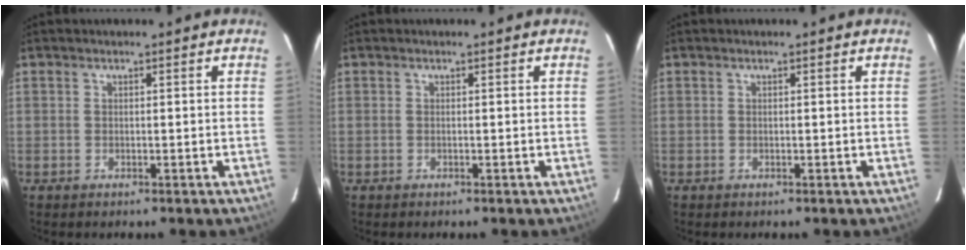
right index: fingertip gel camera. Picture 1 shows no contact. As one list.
[{"total": 0.0}, {"total": 0.0}]